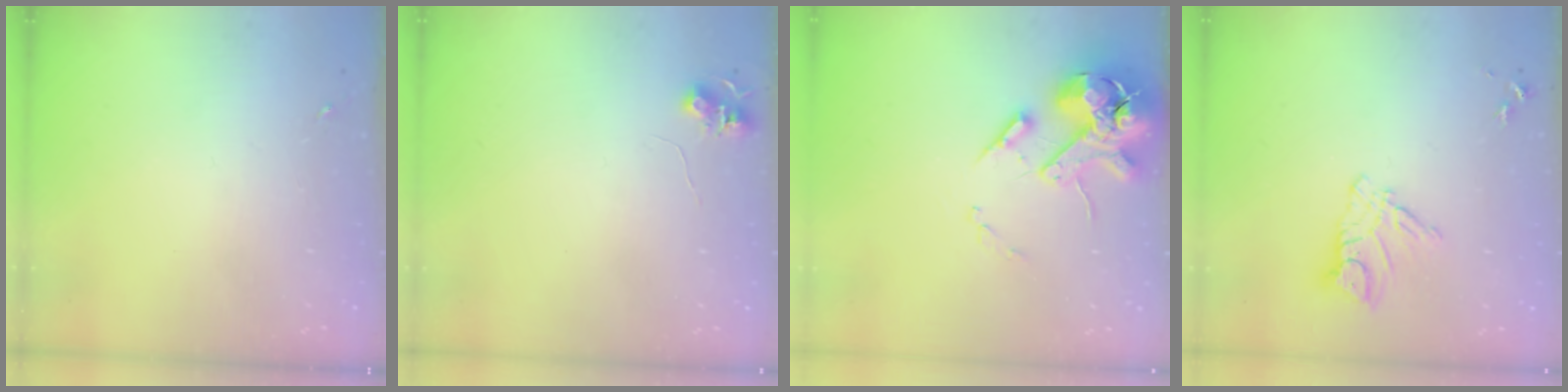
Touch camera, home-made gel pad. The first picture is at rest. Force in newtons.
{"total": 5.6, "press": 5.5, "slide": 0.9}
{"total": 17.1, "press": 16.8, "slide": 2.7}
{"total": 9.9, "press": 9.8, "slide": 1.1}